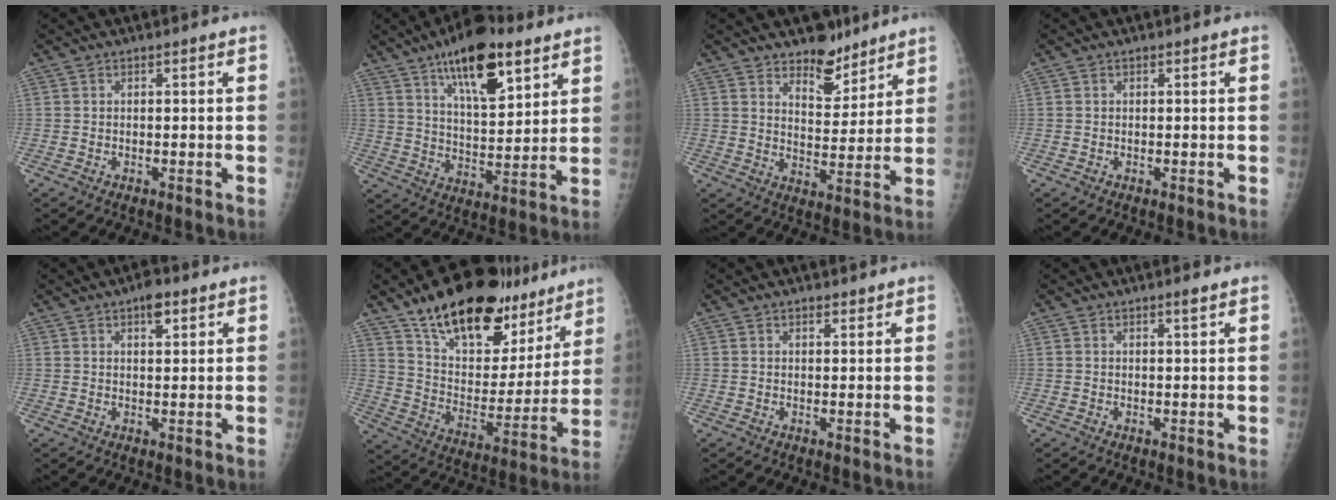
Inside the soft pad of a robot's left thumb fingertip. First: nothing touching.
{"total": 19.2, "force": [11.2, 7.2, 13.8], "torque": [-0.197, -0.052, 0.191]}
{"total": 8.3, "force": [6.6, 3.9, 3.1], "torque": [-0.018, -0.051, 0.110]}
{"total": 0.0}
{"total": 3.6, "force": [2.1, 1.6, 2.5], "torque": [-0.024, -0.008, 0.029]}
{"total": 26.6, "force": [18.8, 12.3, 14.3], "torque": [-0.181, -0.066, 0.302]}
{"total": 1.4, "force": [1.1, 0.6, 0.6], "torque": [-0.002, -0.006, 0.015]}
{"total": 1.3, "force": [0.9, 0.1, 0.9], "torque": [-0.012, -0.005, 0.015]}